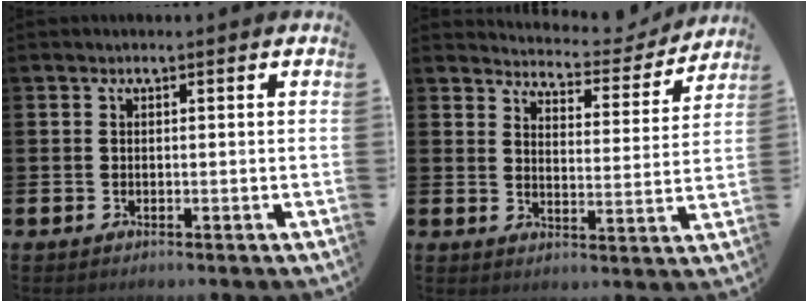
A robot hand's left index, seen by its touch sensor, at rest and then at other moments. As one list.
[{"total": 4.9, "force": [4.8, 0.8, 0.4], "torque": [-0.018, -0.043, 0.079]}]